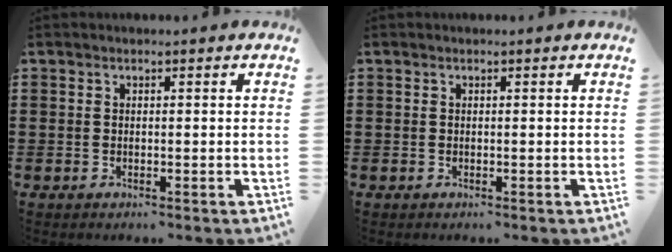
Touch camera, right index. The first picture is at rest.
{"total": 0.0}